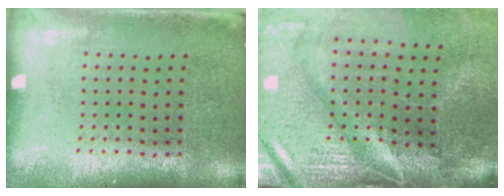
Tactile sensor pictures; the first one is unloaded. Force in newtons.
{"total": 4.6, "press": 3.9, "slide": 2.5}